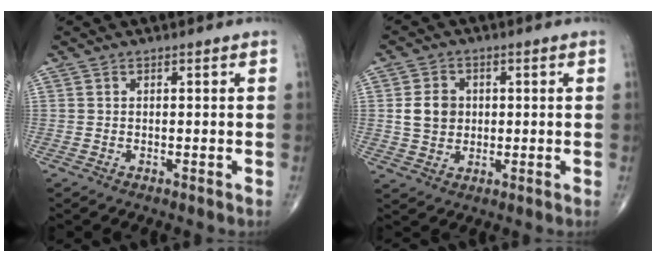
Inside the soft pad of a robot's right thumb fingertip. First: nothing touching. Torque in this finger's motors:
{"motor_torque": [0.18, 1.56, 0.56, -0.25, 0.04]}